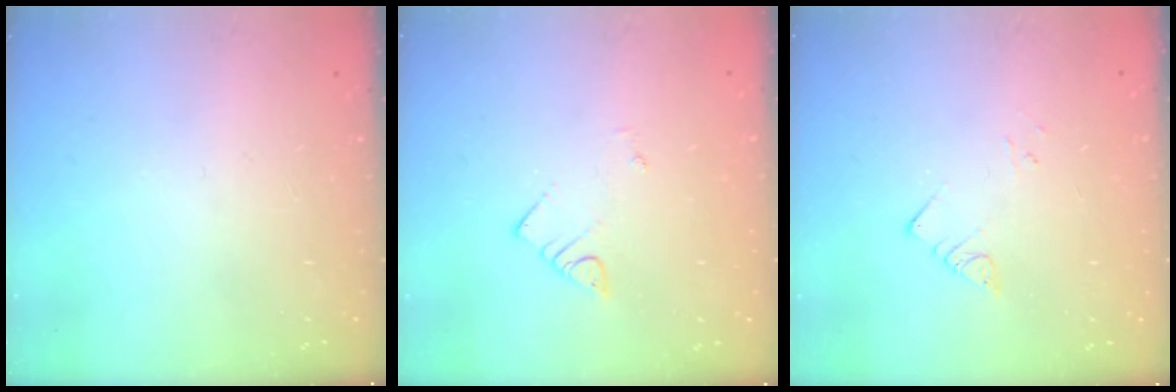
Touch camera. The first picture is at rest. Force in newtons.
{"total": 2.5, "press": 2.5, "slide": 0.2}
{"total": 2.9, "press": 2.9, "slide": 0.2}